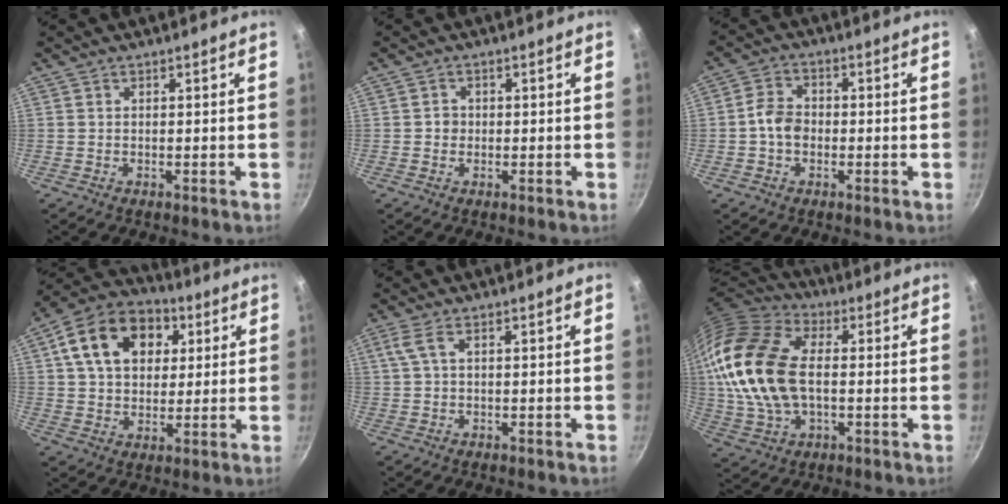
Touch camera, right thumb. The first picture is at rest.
{"total": 1.6, "force": [-0.2, 1.5, 0.5], "torque": [0.000, 0.005, -0.005]}
{"total": 5.0, "force": [-1.0, 3.8, 3.1], "torque": [-0.041, 0.021, -0.027]}
{"total": 17.1, "force": [5.3, 12.1, 10.8], "torque": [-0.163, 0.016, 0.077]}
{"total": 2.8, "force": [0.7, 0.9, 2.6], "torque": [-0.062, 0.007, 0.018]}
{"total": 21.4, "force": [0.7, 13.2, 16.8], "torque": [-0.328, 0.025, 0.007]}